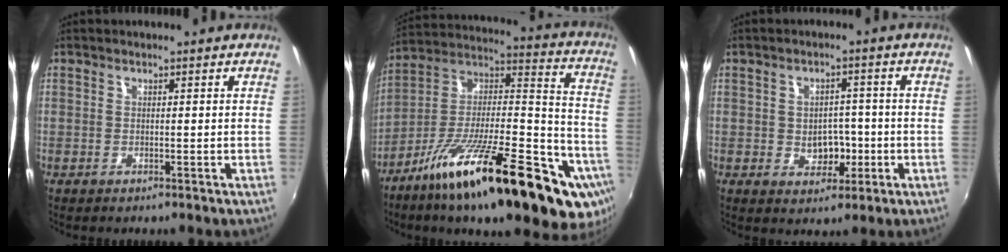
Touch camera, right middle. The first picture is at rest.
{"total": 31.2, "force": [-16.9, 8.3, 24.9], "torque": [-0.351, -0.007, -0.267]}
{"total": 4.6, "force": [-0.8, 3.5, 2.9], "torque": [-0.045, 0.004, -0.004]}